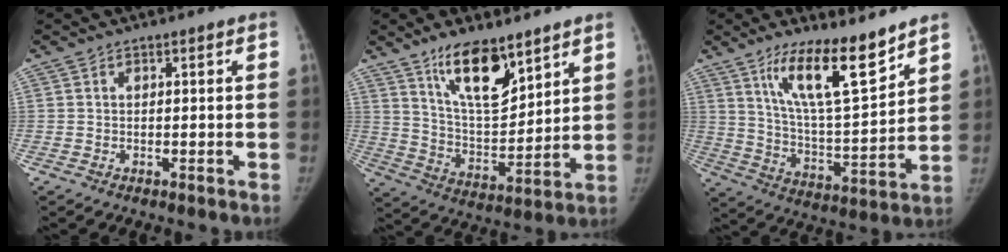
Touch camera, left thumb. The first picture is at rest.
{"total": 14.1, "force": [9.5, 5.3, 9.0], "torque": [-0.123, -0.068, 0.180]}
{"total": 15.6, "force": [10.6, 3.5, 10.9], "torque": [-0.163, -0.077, 0.197]}